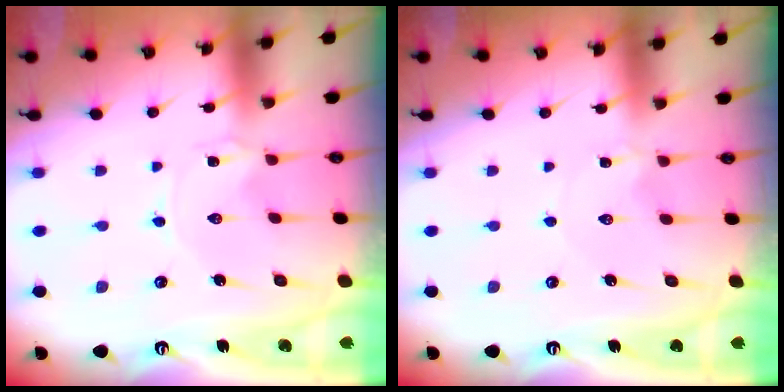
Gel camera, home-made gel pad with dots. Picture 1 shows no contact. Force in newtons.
{"total": 1.0, "press": 1.0, "slide": 0.1}